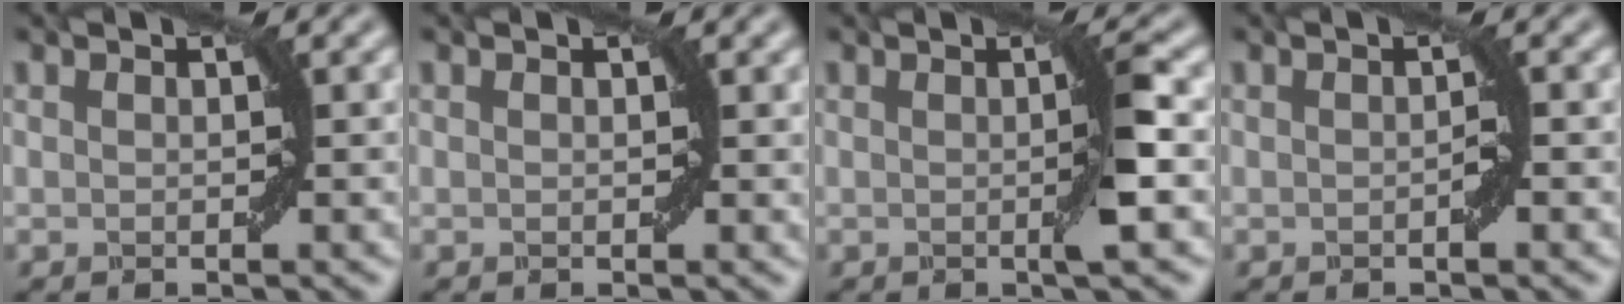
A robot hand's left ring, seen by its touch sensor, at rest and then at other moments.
{"total": 0.5, "force": [0.2, 0.3, 0.4], "torque": [-0.001, -0.003, 0.004]}
{"total": 2.8, "force": [-0.1, 0.3, 2.8], "torque": [-0.044, -0.004, -0.005]}
{"total": 0.7, "force": [-0.3, 0.0, 0.7], "torque": [-0.010, 0.003, -0.004]}